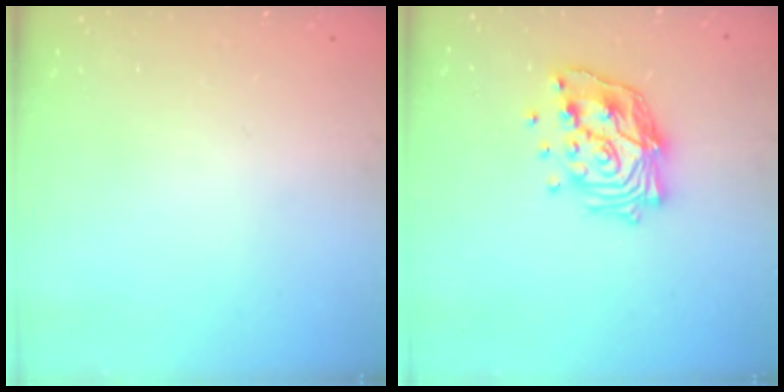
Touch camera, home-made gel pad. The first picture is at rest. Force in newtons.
{"total": 14.9, "press": 14.8, "slide": 1.1}